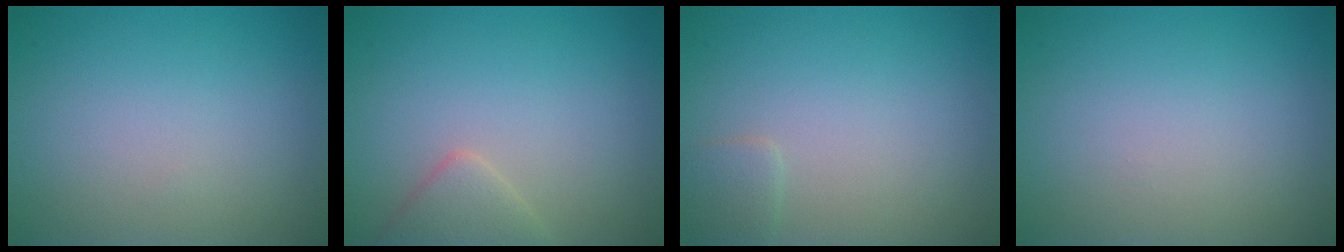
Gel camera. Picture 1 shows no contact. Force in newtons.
{"total": 2.3, "press": 2.3, "slide": 0.1}
{"total": 1.1, "press": 1.1, "slide": 0.1}
{"total": 0.0}